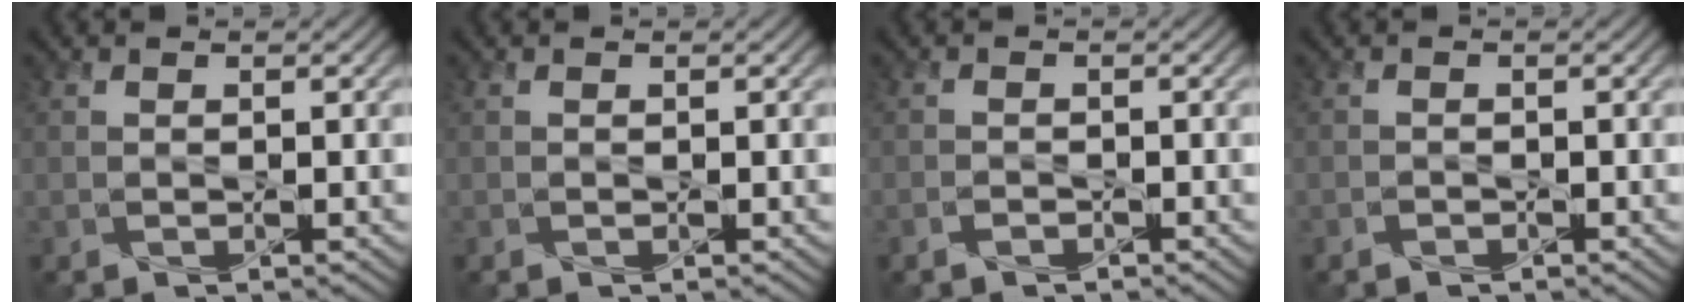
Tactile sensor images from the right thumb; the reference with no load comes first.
{"total": 0.0}
{"total": 1.2, "force": [-1.0, 0.5, 0.5], "torque": [-0.011, -0.002, -0.020]}
{"total": 0.9, "force": [-0.7, 0.4, 0.2], "torque": [-0.004, -0.002, -0.015]}